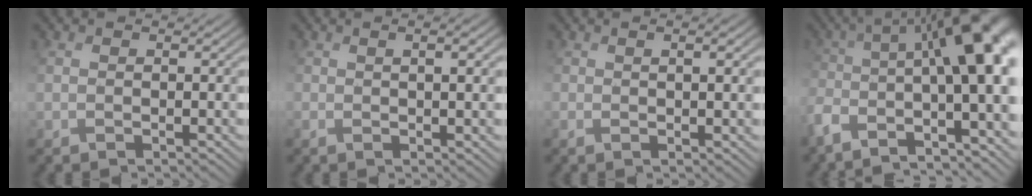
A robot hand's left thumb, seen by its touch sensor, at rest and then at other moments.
{"total": 3.4, "force": [0.6, 0.7, 3.3], "torque": [-0.051, 0.012, 0.006]}
{"total": 3.0, "force": [0.5, 0.6, 2.9], "torque": [-0.046, 0.008, 0.006]}
{"total": 13.7, "force": [-3.9, 4.5, 12.3], "torque": [-0.223, -0.011, -0.067]}